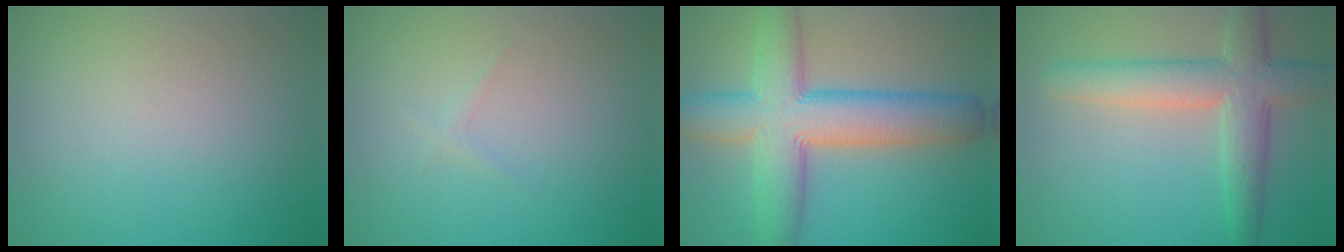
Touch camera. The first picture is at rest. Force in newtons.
{"total": 0.6, "press": 0.6, "slide": 0.0}
{"total": 10.1, "press": 10.1, "slide": 0.4}
{"total": 6.4, "press": 6.4, "slide": 0.3}